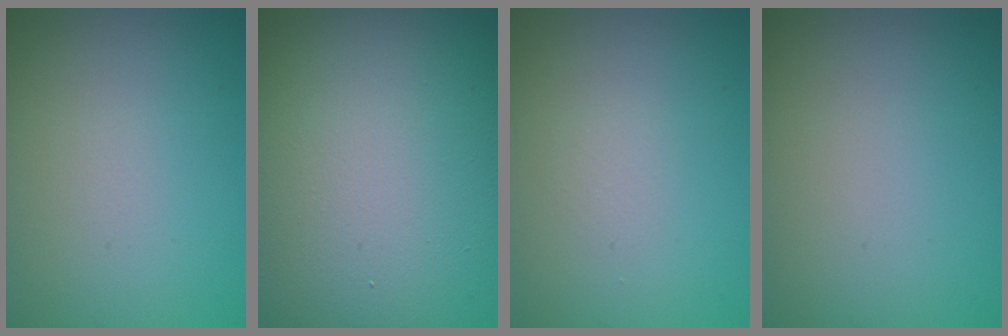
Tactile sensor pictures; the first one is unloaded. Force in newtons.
{"total": 18.6, "press": 18.6, "slide": 0.9}
{"total": 0.6, "press": 0.6, "slide": 0.0}
{"total": 0.0}